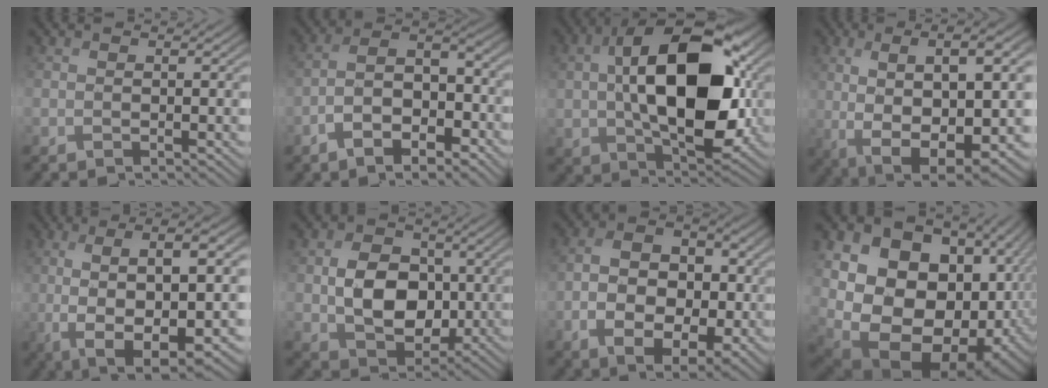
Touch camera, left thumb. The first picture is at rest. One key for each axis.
{"total": 9.2, "fx": -4.8, "fy": 4.4, "fz": 6.5, "tx": -0.111, "ty": -0.003, "tz": -0.094}
{"total": 17.1, "fx": 1.3, "fy": 10.5, "fz": 13.4, "tx": -0.252, "ty": -0.012, "tz": 0.041}
{"total": 14.4, "fx": 0.2, "fy": 5.8, "fz": 13.2, "tx": -0.238, "ty": -0.011, "tz": 0.027}
{"total": 13.1, "fx": -0.7, "fy": 4.5, "fz": 12.2, "tx": -0.229, "ty": -0.007, "tz": 0.000}
{"total": 9.4, "fx": 0.0, "fy": 7.1, "fz": 6.2, "tx": -0.136, "ty": -0.008, "tz": -0.001}
{"total": 11.2, "fx": -1.8, "fy": 7.6, "fz": 8.1, "tx": -0.155, "ty": -0.013, "tz": -0.031}
{"total": 23.4, "fx": 1.0, "fy": 17.5, "fz": 15.5, "tx": -0.325, "ty": -0.010, "tz": 0.040}